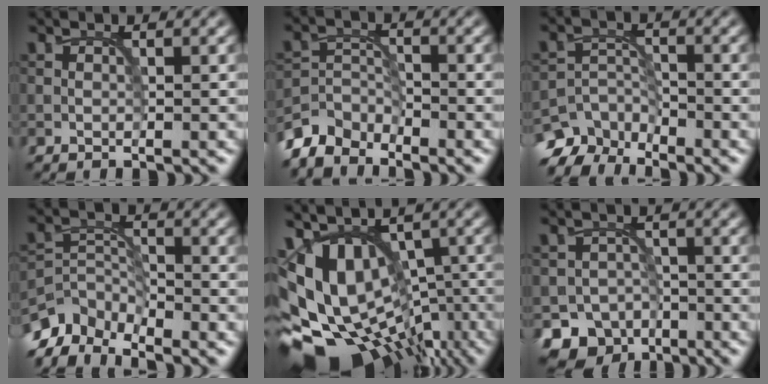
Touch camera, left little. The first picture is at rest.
{"total": 3.8, "force": [-3.5, 1.3, 0.5], "torque": [-0.006, 0.000, -0.082]}
{"total": 5.6, "force": [-4.8, 2.5, 1.2], "torque": [-0.010, -0.007, -0.089]}
{"total": 5.4, "force": [-4.7, 1.9, 1.9], "torque": [-0.039, -0.008, -0.102]}
{"total": 15.4, "force": [-3.7, 10.3, 10.9], "torque": [-0.158, 0.016, -0.022]}
{"total": 6.2, "force": [-4.3, 4.4, 1.0], "torque": [0.011, -0.005, -0.063]}